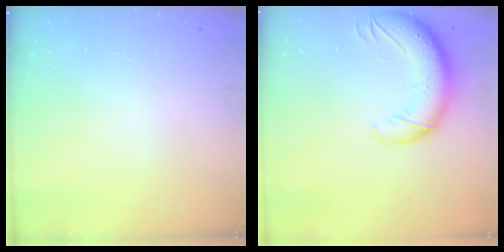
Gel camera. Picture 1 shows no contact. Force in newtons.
{"total": 13.3, "press": 12.8, "slide": 3.6}